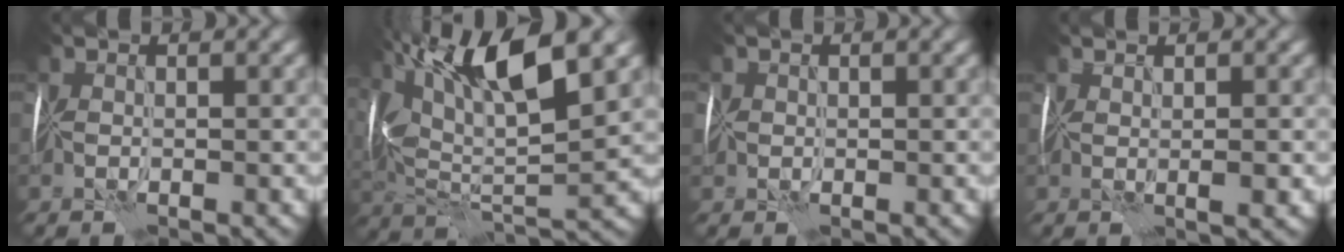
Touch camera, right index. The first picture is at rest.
{"total": 11.6, "force": [6.2, 3.5, 9.1], "torque": [-0.174, 0.017, 0.113]}
{"total": 1.2, "force": [-0.4, 1.1, 0.0], "torque": [0.002, 0.007, -0.001]}
{"total": 1.6, "force": [0.6, 0.3, 1.5], "torque": [-0.023, 0.007, 0.013]}